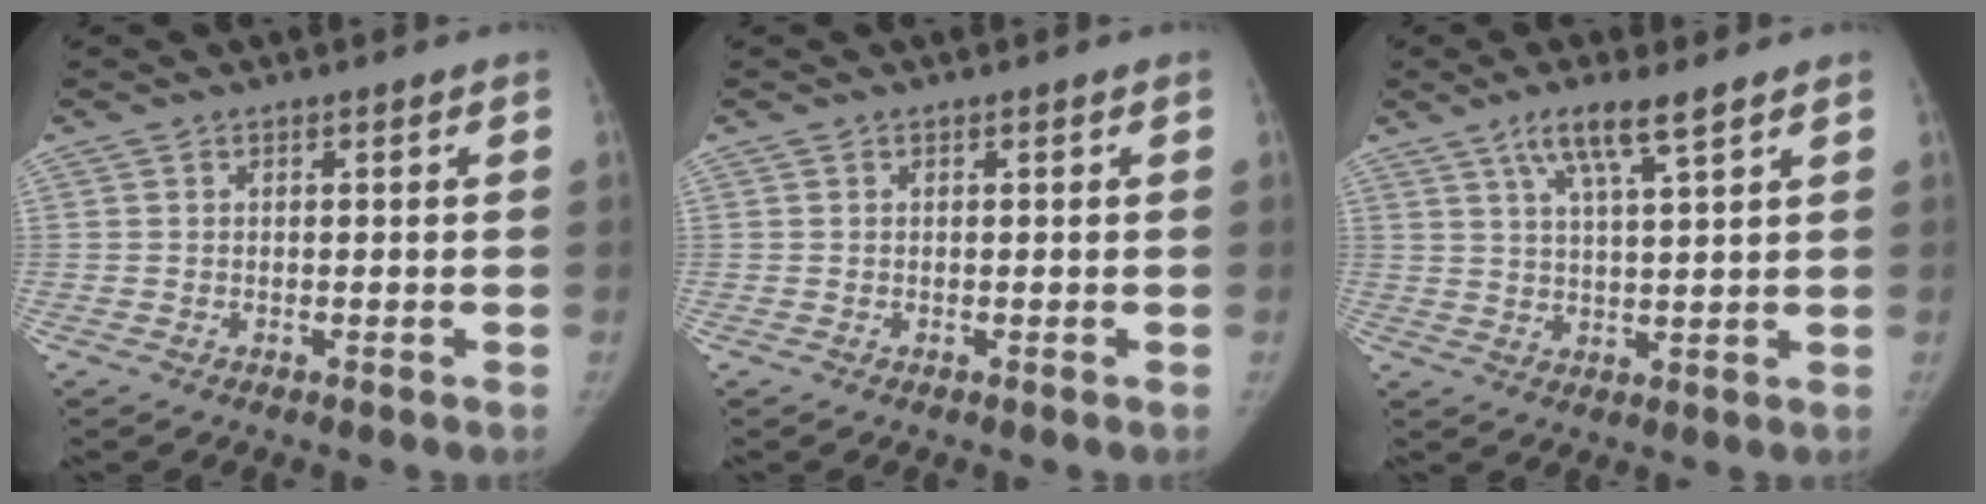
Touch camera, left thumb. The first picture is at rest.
{"total": 0.0}
{"total": 7.2, "force": [4.5, 0.7, 5.5], "torque": [-0.106, -0.017, 0.089]}